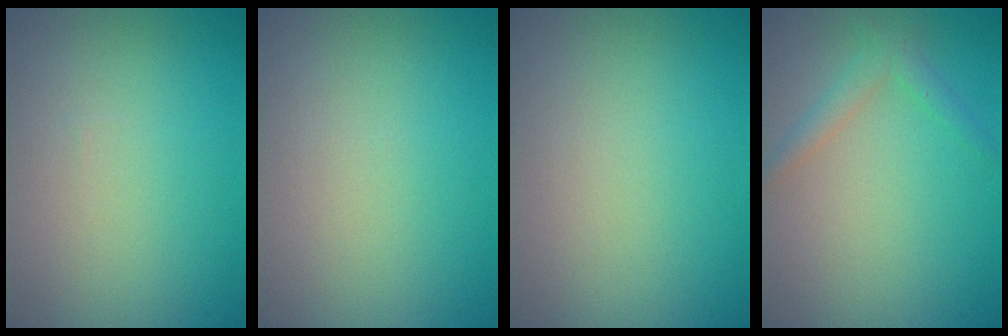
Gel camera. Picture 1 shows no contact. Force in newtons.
{"total": 0.0}
{"total": 0.0}
{"total": 1.8, "press": 1.8, "slide": 0.1}